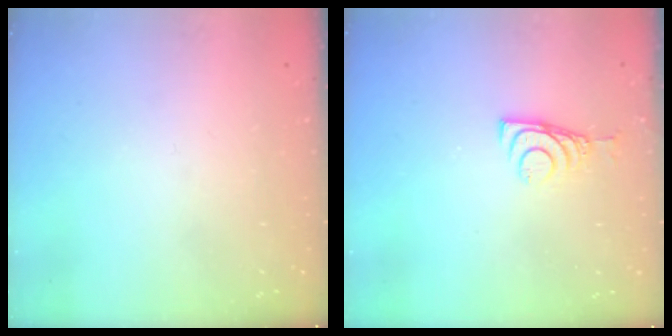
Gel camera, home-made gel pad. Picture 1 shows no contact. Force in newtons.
{"total": 6.7, "press": 6.7, "slide": 0.6}